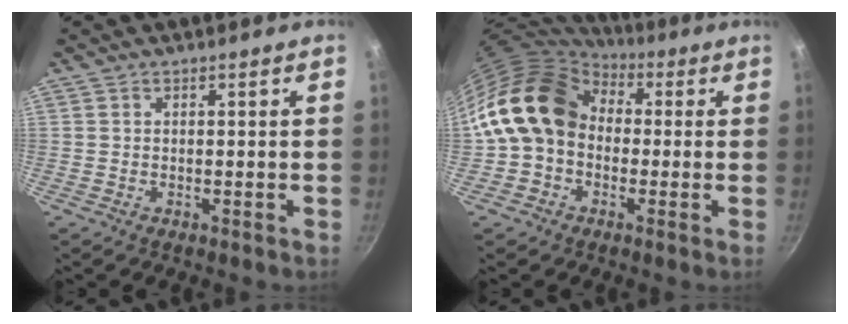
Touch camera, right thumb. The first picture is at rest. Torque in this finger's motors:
{"motor_torque": [1.25, 3.46, 0.53, -0.50, 0.24]}